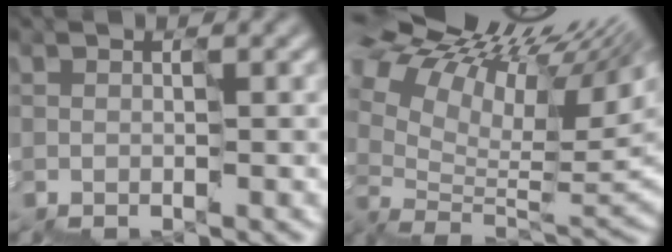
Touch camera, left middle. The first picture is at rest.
{"total": 13.8, "force": [8.6, 6.0, 9.0], "torque": [-0.152, 0.060, 0.160]}